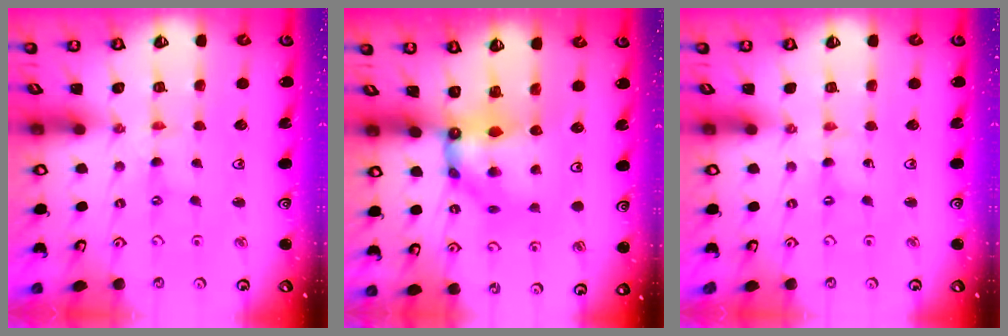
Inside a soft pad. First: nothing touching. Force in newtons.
{"total": 8.5, "press": 8.4, "slide": 0.9}
{"total": 0.0}